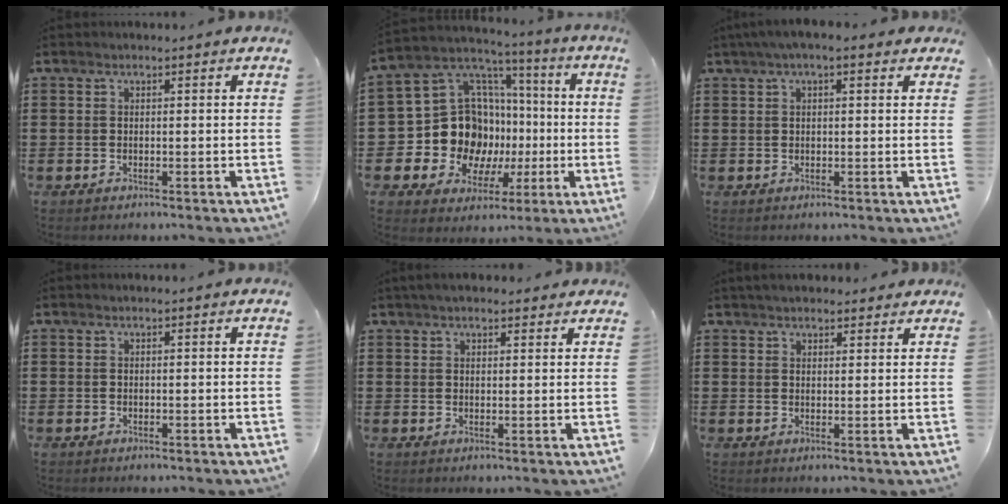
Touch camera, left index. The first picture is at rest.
{"total": 14.9, "force": [-2.3, 13.4, 5.9], "torque": [-0.154, -0.009, -0.023]}
{"total": 2.8, "force": [1.4, 0.8, 2.3], "torque": [-0.047, 0.007, 0.023]}
{"total": 0.0}
{"total": 2.7, "force": [2.3, 0.8, 1.1], "torque": [-0.028, 0.004, 0.044]}
{"total": 2.6, "force": [2.5, 0.7, 0.5], "torque": [-0.014, 0.001, 0.047]}